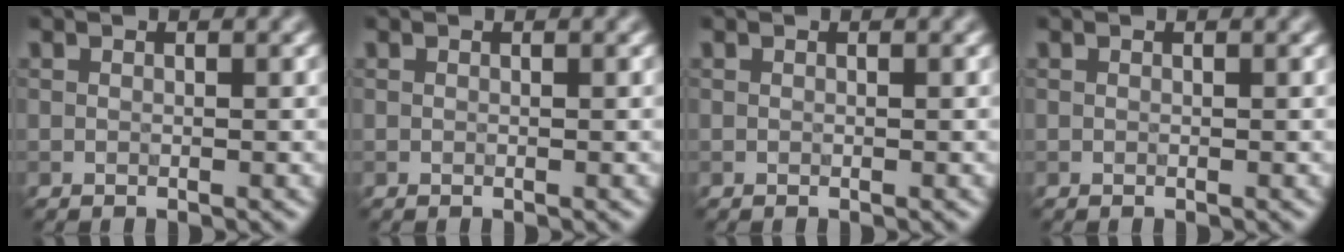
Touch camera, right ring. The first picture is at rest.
{"total": 0.0}
{"total": 0.0}
{"total": 0.0}